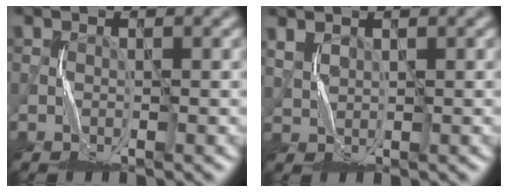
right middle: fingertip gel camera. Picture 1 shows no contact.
{"total": 1.4, "force": [1.1, 0.5, 0.7], "torque": [-0.026, 0.000, 0.028]}